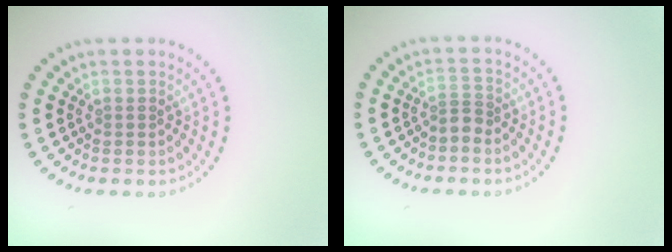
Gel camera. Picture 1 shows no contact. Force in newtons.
{"total": 1.3, "press": 0.8, "slide": 1.0}